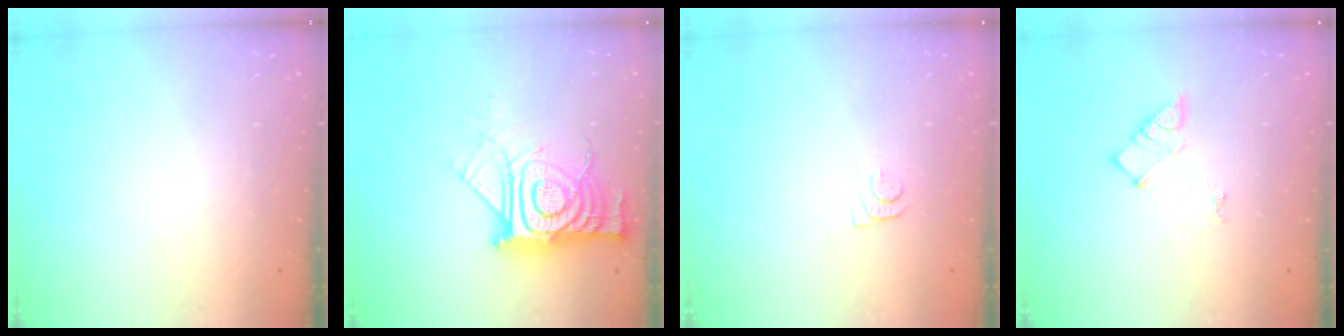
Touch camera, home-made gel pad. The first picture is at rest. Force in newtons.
{"total": 17.6, "press": 17.5, "slide": 1.3}
{"total": 4.8, "press": 4.8, "slide": 0.5}
{"total": 8.0, "press": 7.9, "slide": 0.5}